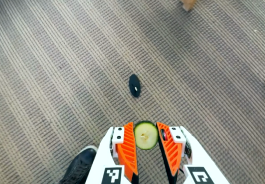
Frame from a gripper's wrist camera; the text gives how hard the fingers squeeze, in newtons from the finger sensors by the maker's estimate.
{"total": 8.6, "left": 8.5, "right": 8.7}